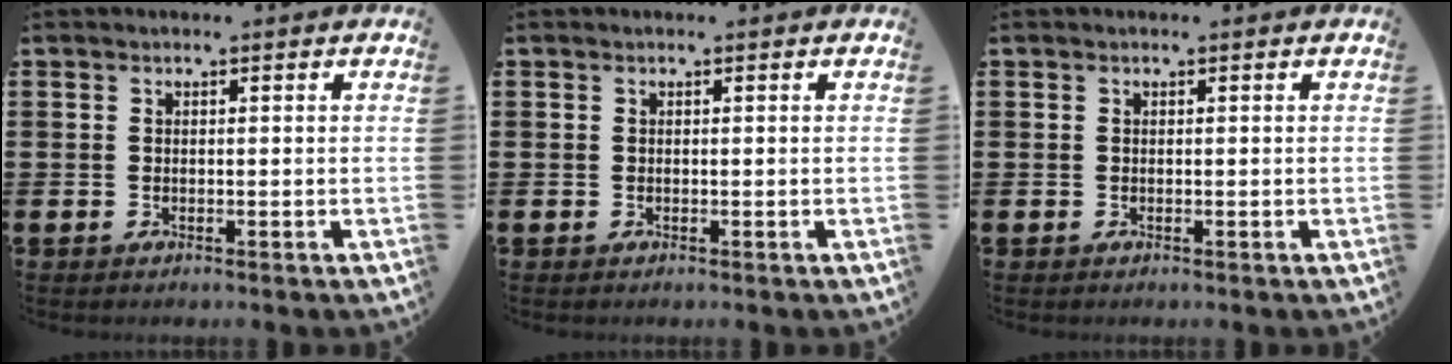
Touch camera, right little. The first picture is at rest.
{"total": 0.0}
{"total": 0.0}